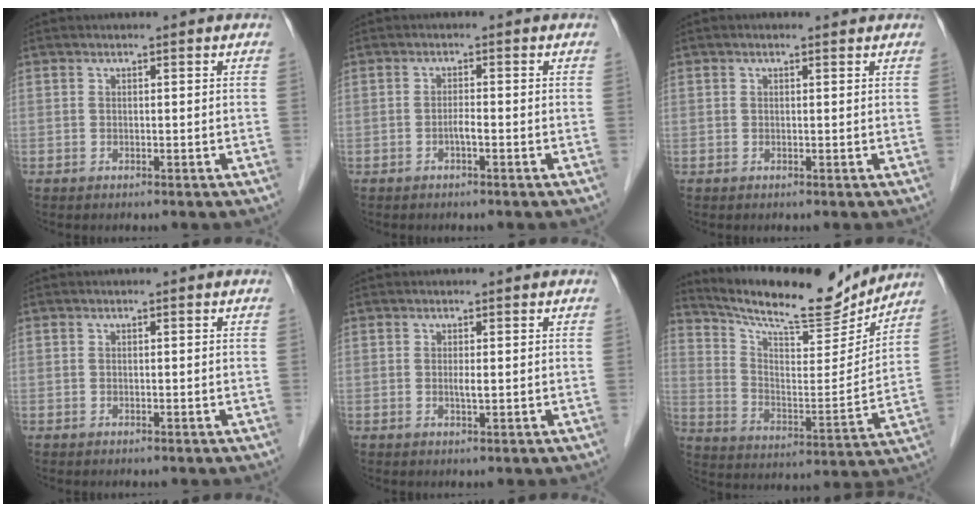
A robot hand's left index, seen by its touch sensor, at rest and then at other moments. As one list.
[{"total": 1.2, "force": [-0.7, 0.1, 1.0], "torque": [-0.019, 0.000, -0.013]}, {"total": 0.8, "force": [0.6, 0.3, 0.4], "torque": [-0.013, 0.007, 0.007]}, {"total": 0.0}, {"total": 0.9, "force": [0.1, 0.1, 0.9], "torque": [-0.021, -0.004, 0.002]}, {"total": 16.7, "force": [15.7, 2.4, 5.2], "torque": [-0.101, -0.020, 0.246]}]